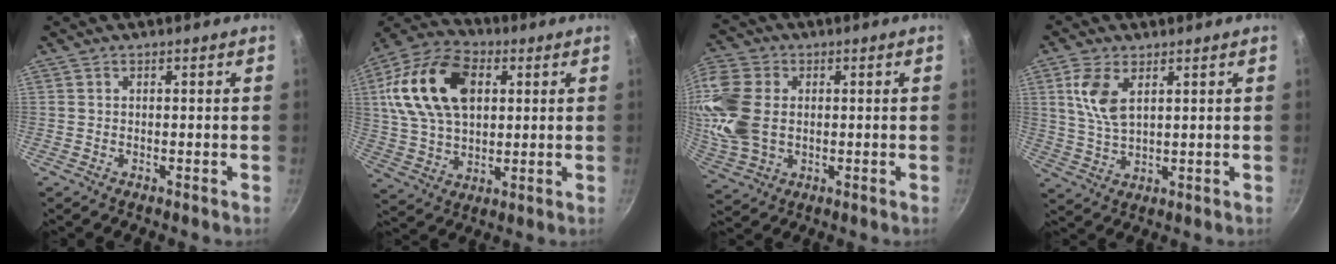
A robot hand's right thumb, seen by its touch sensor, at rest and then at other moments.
{"total": 20.2, "force": [4.8, 13.1, 14.7], "torque": [-0.257, 0.008, 0.079]}
{"total": 13.1, "force": [0.9, 9.4, 9.0], "torque": [-0.181, 0.000, 0.021]}
{"total": 7.5, "force": [2.8, 3.8, 5.8], "torque": [-0.111, -0.014, 0.059]}